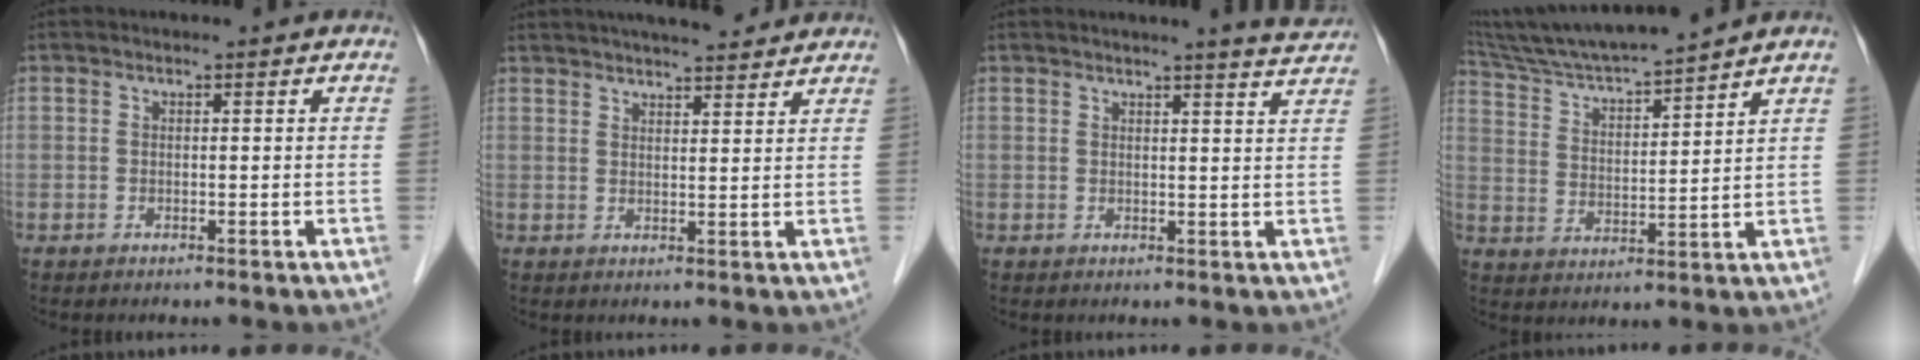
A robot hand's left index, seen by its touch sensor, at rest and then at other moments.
{"total": 12.3, "force": [10.8, 2.1, 5.3], "torque": [-0.079, 0.028, 0.150]}
{"total": 5.3, "force": [4.9, -0.8, 1.7], "torque": [-0.027, -0.013, 0.043]}
{"total": 12.7, "force": [11.7, -0.9, 5.1], "torque": [-0.099, 0.008, 0.209]}